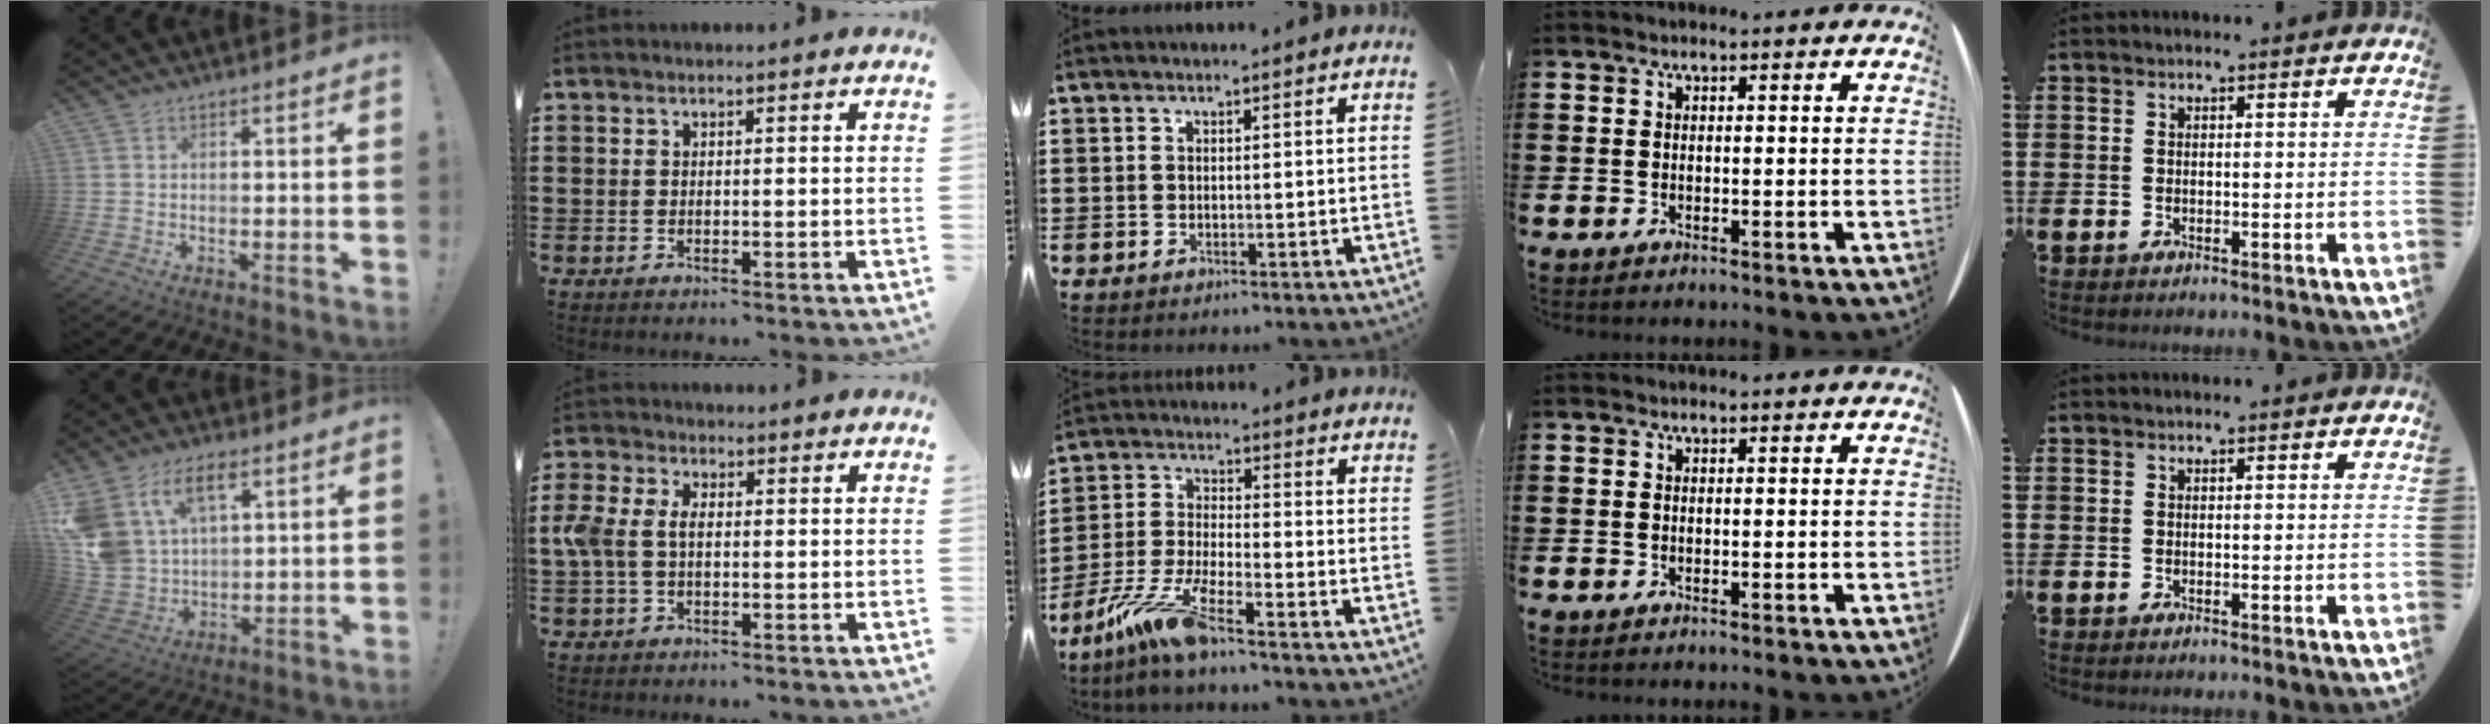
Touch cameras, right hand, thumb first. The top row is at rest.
{"thumb": {"total": 14.0, "force": [7.3, 8.8, 8.1], "torque": [-0.178, -0.036, 0.140]}, "index": {"total": 4.7, "force": [-0.2, 2.9, 3.7], "torque": [-0.110, -0.005, -0.016]}, "middle": {"total": 9.2, "force": [-6.9, 0.4, 6.1], "torque": [-0.141, -0.020, -0.139]}}